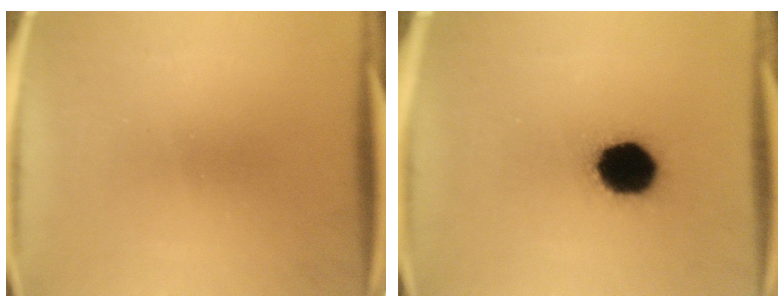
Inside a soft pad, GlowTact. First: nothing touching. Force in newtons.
{"total": 15.0}